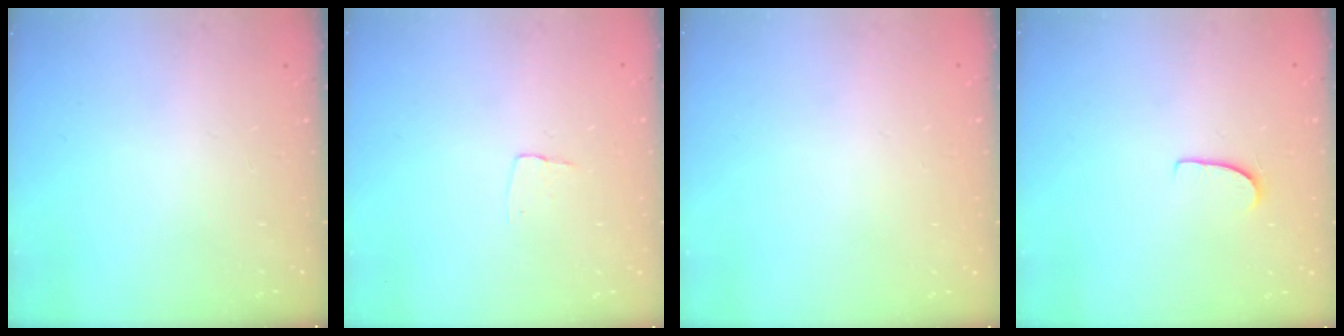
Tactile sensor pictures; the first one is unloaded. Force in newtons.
{"total": 3.4, "press": 3.4, "slide": 0.2}
{"total": 0.0}
{"total": 5.7, "press": 5.7, "slide": 0.3}